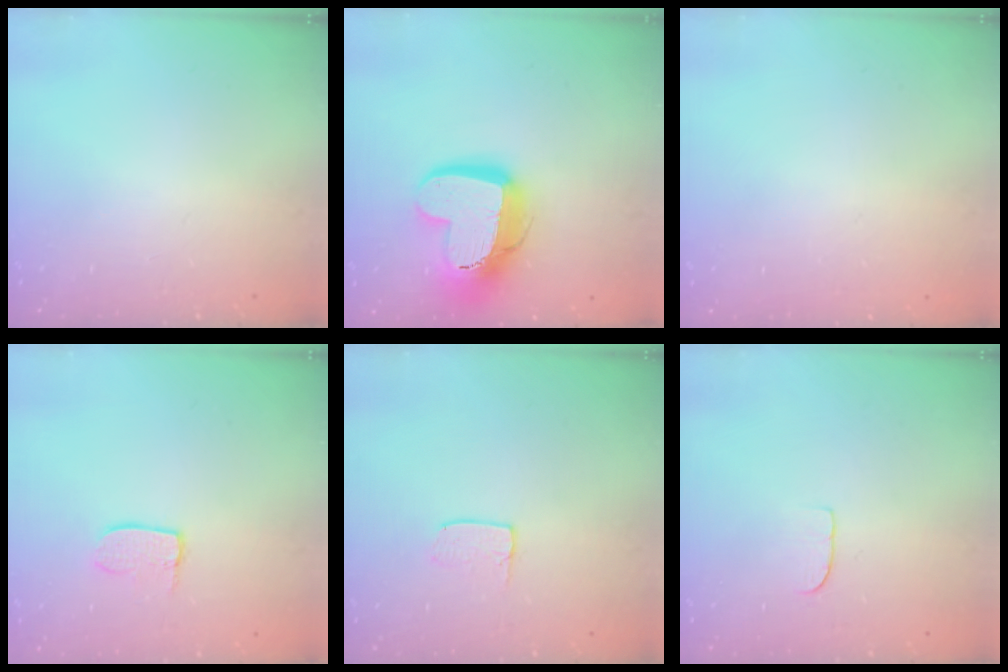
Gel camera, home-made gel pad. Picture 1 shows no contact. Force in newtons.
{"total": 16.6, "press": 16.5, "slide": 1.6}
{"total": 0.0}
{"total": 5.9, "press": 5.9, "slide": 0.2}
{"total": 3.6, "press": 3.5, "slide": 0.2}
{"total": 4.5, "press": 4.5, "slide": 0.3}